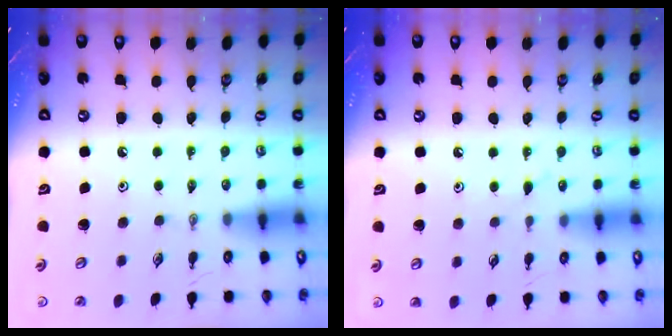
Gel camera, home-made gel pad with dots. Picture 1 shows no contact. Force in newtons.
{"total": 7.3, "press": 7.3, "slide": 0.7}